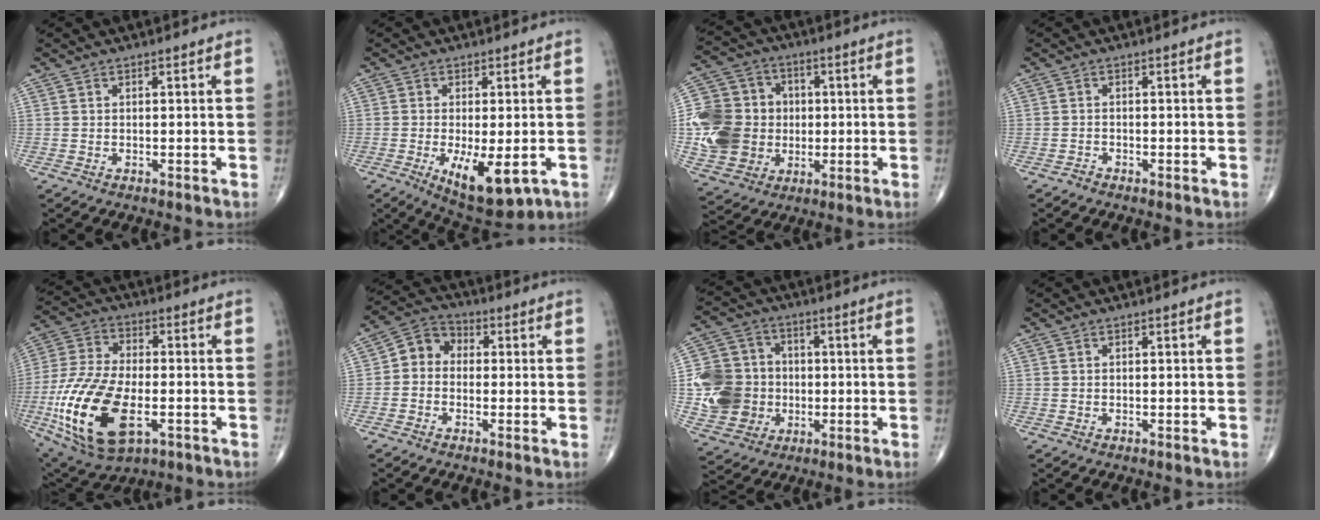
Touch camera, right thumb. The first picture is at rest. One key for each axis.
{"total": 10.6, "fx": -3.3, "fy": 4.1, "fz": 9.2, "tx": -0.142, "ty": -0.017, "tz": -0.039}
{"total": 16.7, "fx": -0.7, "fy": 14.5, "fz": 8.2, "tx": -0.141, "ty": 0.022, "tz": -0.004}
{"total": 0.7, "fx": -0.7, "fy": 0.2, "fz": 0.0, "tx": -0.001, "ty": -0.001, "tz": -0.018}
{"total": 21.5, "fx": -6.0, "fy": 10.8, "fz": 17.6, "tx": -0.368, "ty": 0.001, "tz": -0.097}
{"total": 6.0, "fx": -0.4, "fy": 5.0, "fz": 3.3, "tx": -0.034, "ty": 0.023, "tz": -0.026}
{"total": 13.7, "fx": -1.1, "fy": 12.3, "fz": 6.0, "tx": -0.092, "ty": 0.016, "tz": -0.017}
{"total": 0.0}